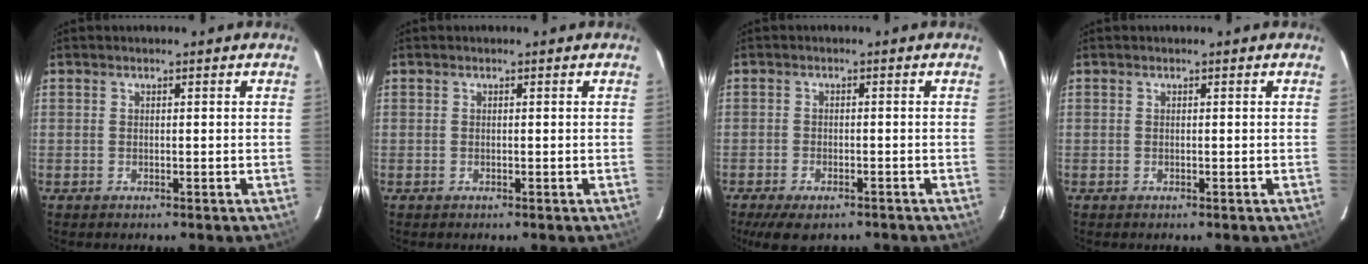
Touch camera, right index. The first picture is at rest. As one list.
[{"total": 0.0}, {"total": 7.2, "force": [-5.3, 2.9, 3.9], "torque": [-0.088, -0.020, -0.082]}, {"total": 0.0}]